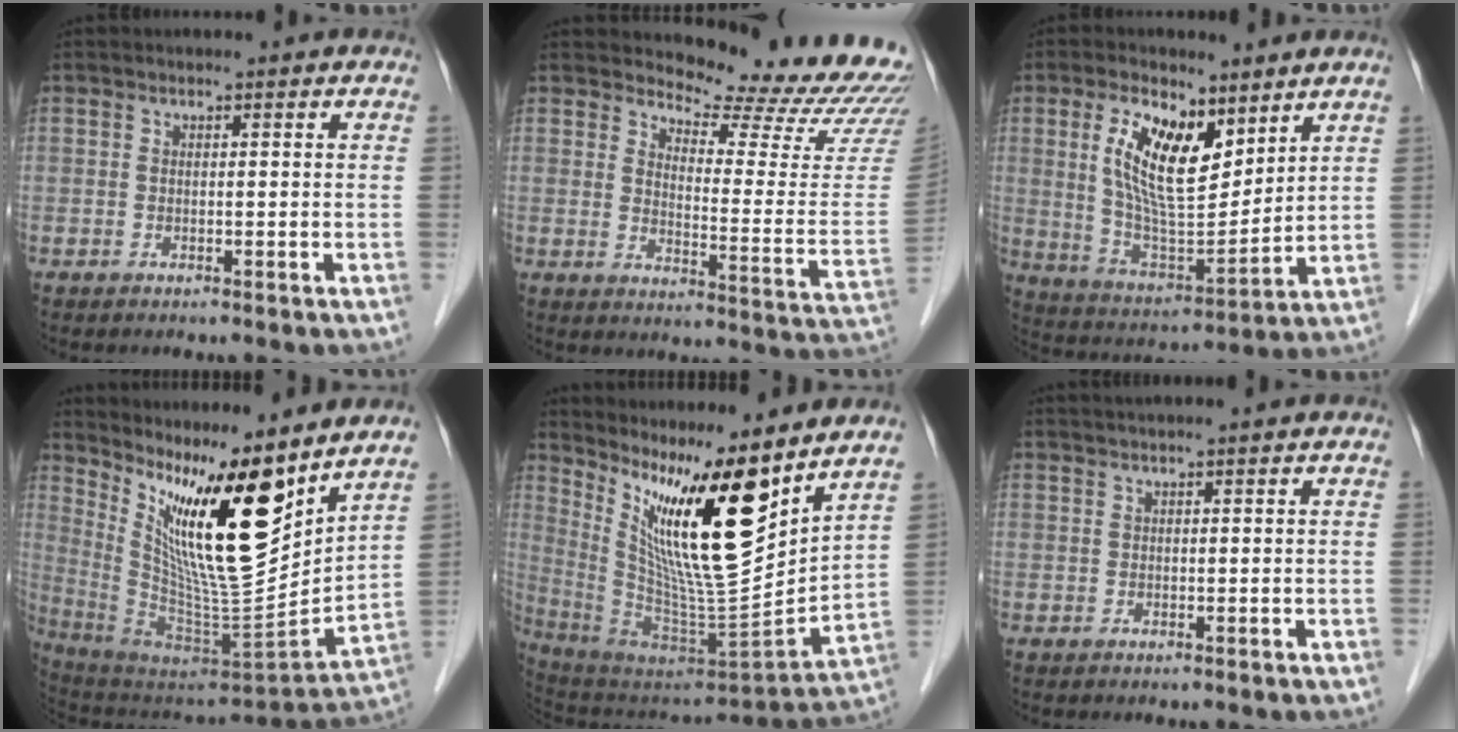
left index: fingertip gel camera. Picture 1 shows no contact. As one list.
[{"total": 18.2, "force": [17.5, 1.3, 4.8], "torque": [-0.062, -0.123, 0.196]}, {"total": 12.6, "force": [5.9, 4.5, 10.1], "torque": [-0.200, 0.006, 0.116]}, {"total": 19.3, "force": [11.0, 2.9, 15.6], "torque": [-0.268, -0.026, 0.200]}, {"total": 18.9, "force": [10.8, 2.3, 15.4], "torque": [-0.268, -0.026, 0.197]}, {"total": 2.0, "force": [1.8, -0.4, 0.8], "torque": [-0.009, 0.021, 0.037]}]